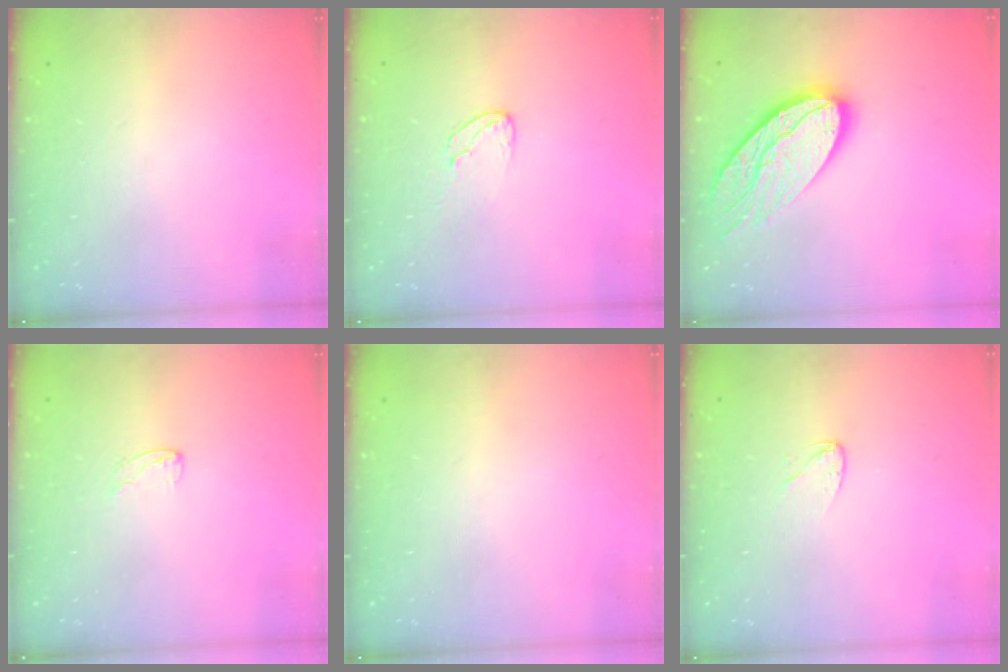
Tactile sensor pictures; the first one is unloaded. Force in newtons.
{"total": 3.1, "press": 3.1, "slide": 0.3}
{"total": 15.8, "press": 15.7, "slide": 1.1}
{"total": 2.0, "press": 2.0, "slide": 0.2}
{"total": 0.0}
{"total": 3.3, "press": 3.3, "slide": 0.3}